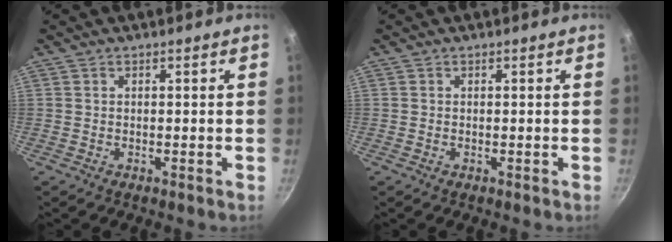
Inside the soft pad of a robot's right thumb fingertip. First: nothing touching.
{"total": 0.0}